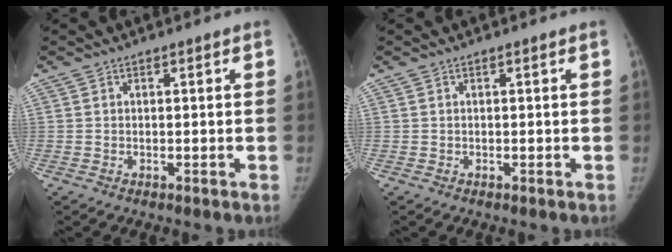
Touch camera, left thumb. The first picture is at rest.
{"total": 0.0}